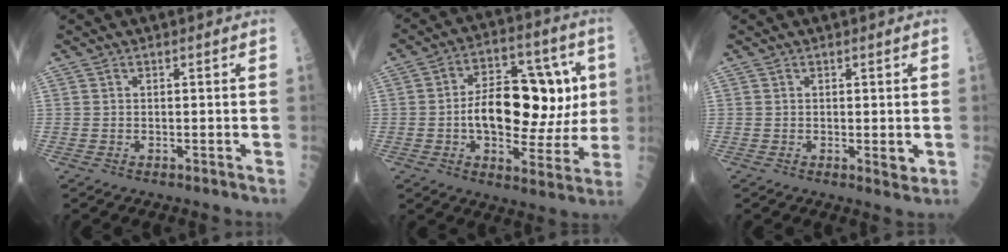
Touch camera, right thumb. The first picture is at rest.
{"total": 19.7, "force": [0.9, 11.1, 16.2], "torque": [-0.204, 0.027, 0.018]}
{"total": 1.9, "force": [-0.1, 0.7, 1.8], "torque": [-0.022, -0.005, -0.001]}